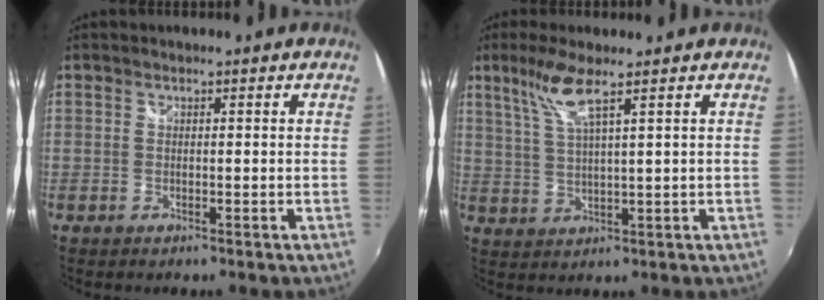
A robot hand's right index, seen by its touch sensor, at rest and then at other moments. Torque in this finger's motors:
{"motor_torque": [0.28, 0.10, 0.18, 0.09]}